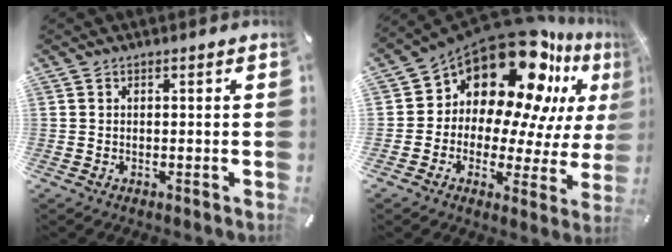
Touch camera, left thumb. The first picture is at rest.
{"total": 20.2, "force": [13.6, 10.7, 10.4], "torque": [-0.183, -0.133, 0.228]}